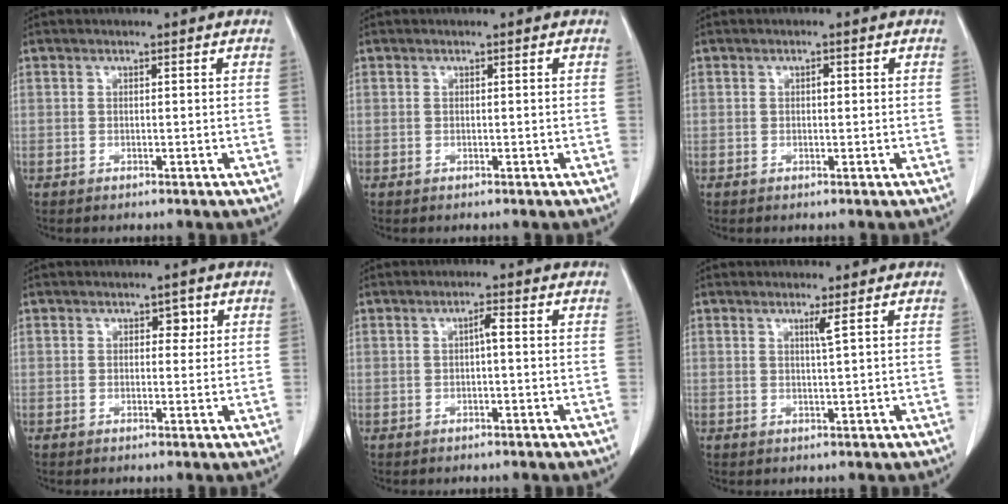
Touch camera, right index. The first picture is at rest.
{"total": 0.0}
{"total": 0.8, "force": [0.1, 0.4, 0.6], "torque": [-0.010, 0.002, 0.001]}
{"total": 1.8, "force": [0.7, 1.2, 1.1], "torque": [-0.008, 0.004, 0.006]}
{"total": 1.5, "force": [0.0, 0.2, 1.5], "torque": [-0.025, 0.004, 0.001]}
{"total": 1.4, "force": [0.7, -0.5, 1.1], "torque": [-0.027, -0.008, 0.015]}